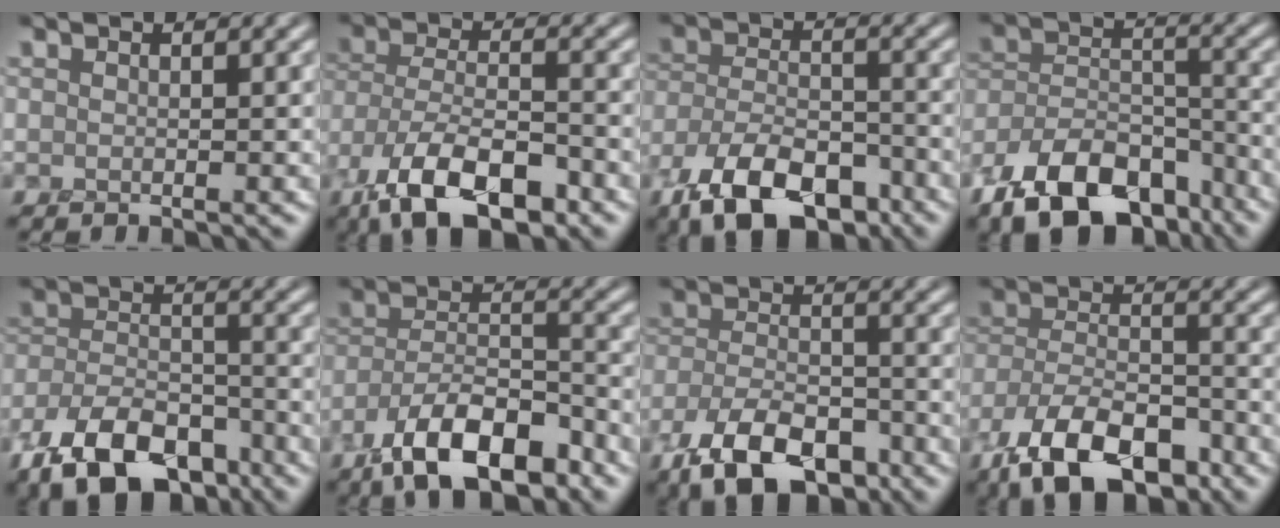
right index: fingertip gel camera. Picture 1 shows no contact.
{"total": 9.2, "force": [-5.9, 3.5, 6.1], "torque": [-0.114, -0.011, -0.116]}
{"total": 8.9, "force": [-6.2, 3.9, 5.2], "torque": [-0.094, -0.017, -0.113]}
{"total": 10.0, "force": [-7.2, 4.7, 5.1], "torque": [-0.081, -0.011, -0.130]}
{"total": 9.0, "force": [-6.4, 4.1, 4.9], "torque": [-0.086, -0.015, -0.118]}
{"total": 9.0, "force": [-6.1, 3.3, 5.7], "torque": [-0.095, -0.007, -0.114]}
{"total": 7.7, "force": [-5.2, 3.5, 4.5], "torque": [-0.083, -0.011, -0.097]}
{"total": 10.2, "force": [-7.1, 4.2, 5.9], "torque": [-0.109, -0.013, -0.134]}